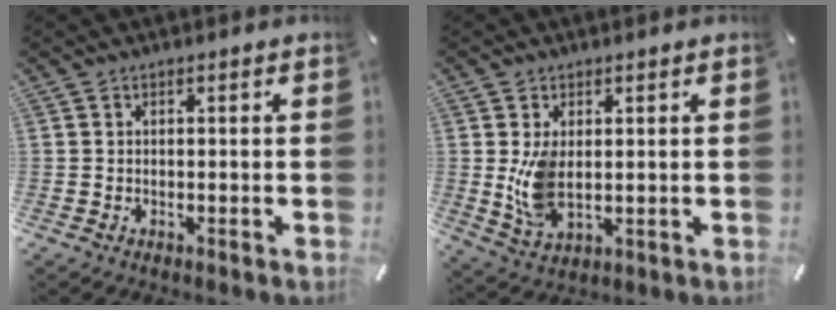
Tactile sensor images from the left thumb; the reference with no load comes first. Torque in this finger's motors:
{"motor_torque": [1.27, 2.09, 0.73, -0.33, 0.29]}